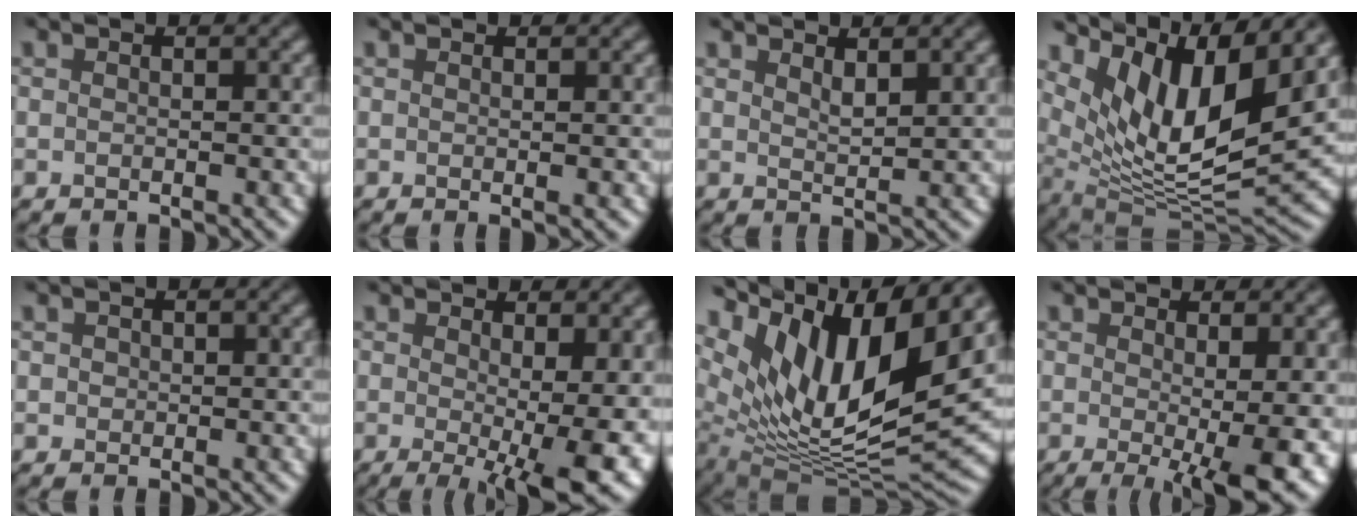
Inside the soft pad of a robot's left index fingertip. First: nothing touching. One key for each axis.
{"total": 0.8, "fx": 0.4, "fy": 0.1, "fz": 0.7, "tx": -0.010, "ty": -0.001, "tz": 0.004}
{"total": 1.6, "fx": 1.3, "fy": 0.3, "fz": 1.0, "tx": -0.019, "ty": -0.002, "tz": 0.022}
{"total": 11.9, "fx": 6.1, "fy": 3.9, "fz": 9.4, "tx": -0.176, "ty": 0.000, "tz": 0.115}
{"total": 0.7, "fx": 0.3, "fy": 0.6, "fz": 0.2, "tx": -0.004, "ty": -0.001, "tz": 0.007}
{"total": 9.5, "fx": -0.4, "fy": 2.9, "fz": 9.0, "tx": -0.116, "ty": -0.016, "tz": 0.000}
{"total": 15.2, "fx": 6.6, "fy": 6.5, "fz": 12.1, "tx": -0.218, "ty": 0.011, "tz": 0.116}
{"total": 7.6, "fx": -0.8, "fy": 2.0, "fz": 7.3, "tx": -0.100, "ty": -0.017, "tz": -0.006}